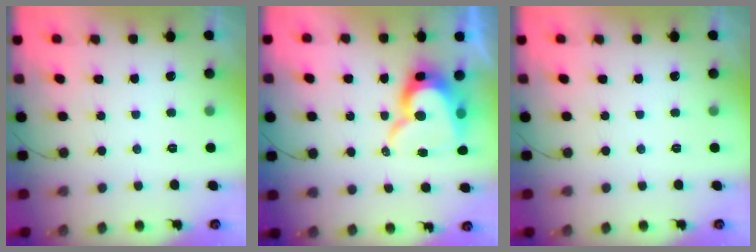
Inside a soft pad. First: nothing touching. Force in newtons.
{"total": 14.7, "press": 14.7, "slide": 1.4}
{"total": 0.0}